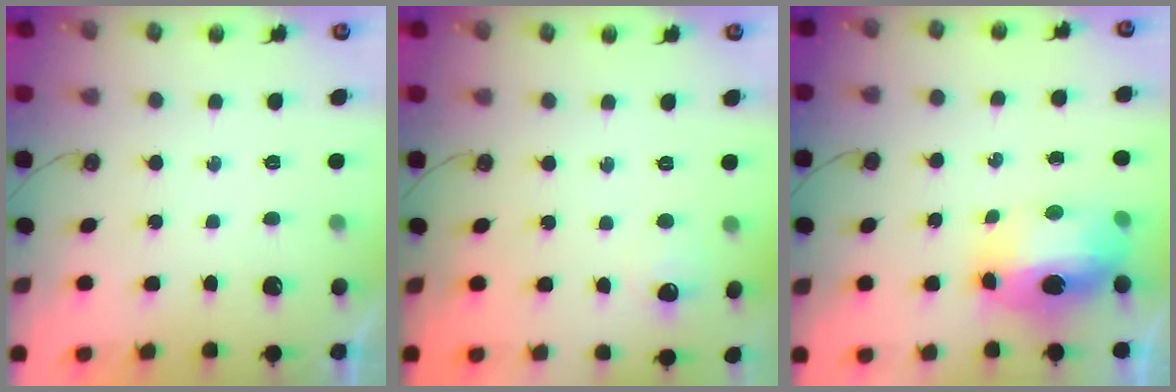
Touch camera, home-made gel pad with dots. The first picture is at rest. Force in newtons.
{"total": 4.4, "press": 4.4, "slide": 0.6}
{"total": 12.7, "press": 12.6, "slide": 1.7}